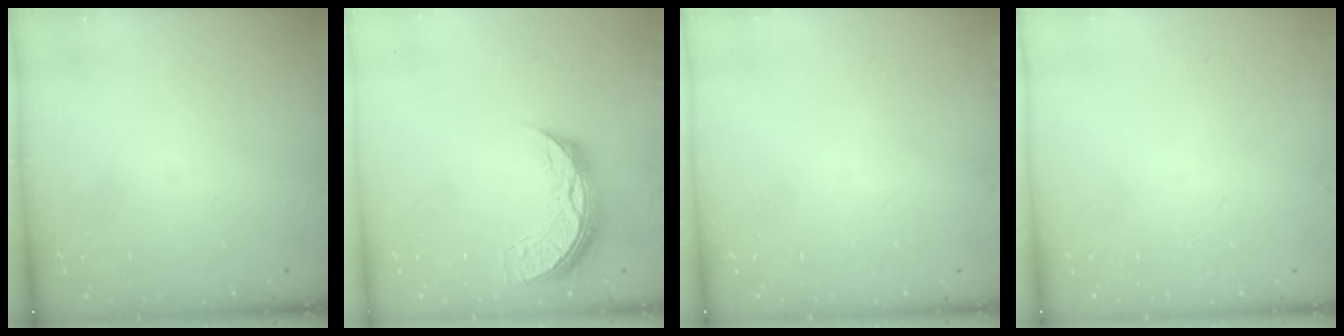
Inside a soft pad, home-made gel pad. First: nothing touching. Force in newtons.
{"total": 9.2, "press": 9.2, "slide": 0.7}
{"total": 0.0}
{"total": 0.0}